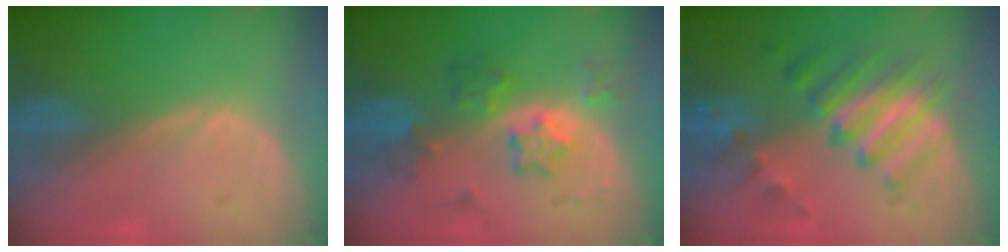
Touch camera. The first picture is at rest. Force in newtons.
{"total": 5.8, "press": 5.7, "slide": 1.4}
{"total": 8.0, "press": 7.9, "slide": 1.3}